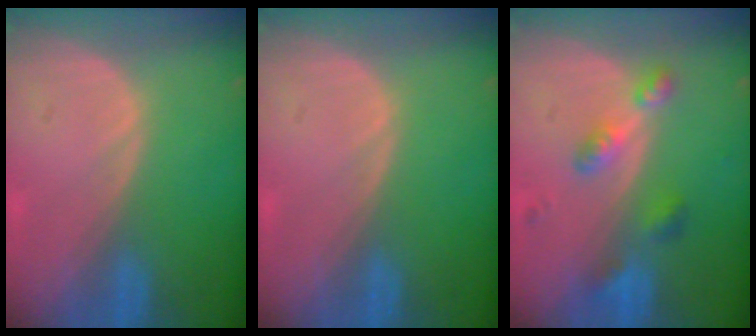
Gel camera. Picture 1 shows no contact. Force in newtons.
{"total": 0.0}
{"total": 5.5, "press": 4.8, "slide": 2.6}